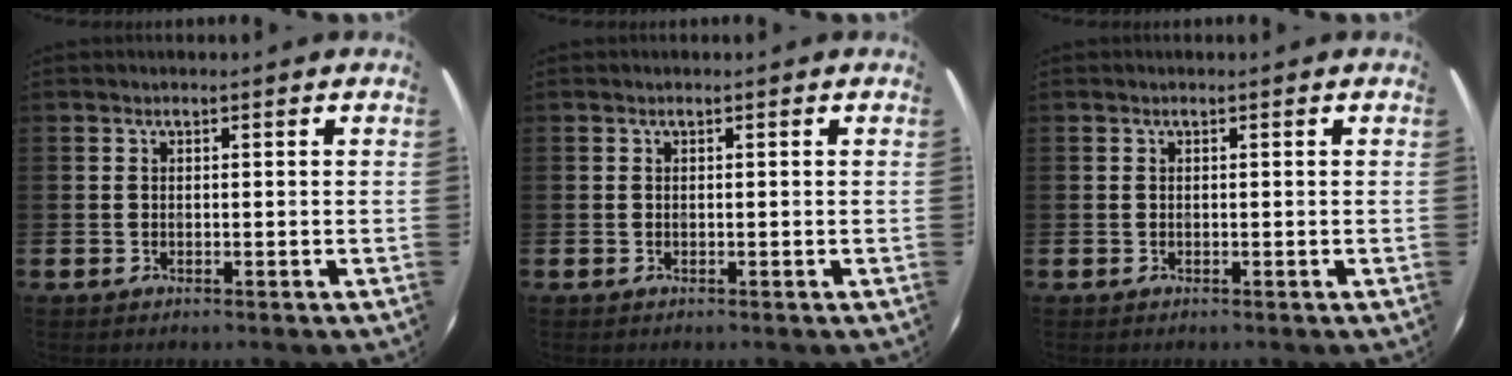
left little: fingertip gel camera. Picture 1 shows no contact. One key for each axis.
{"total": 0.0}
{"total": 0.0}